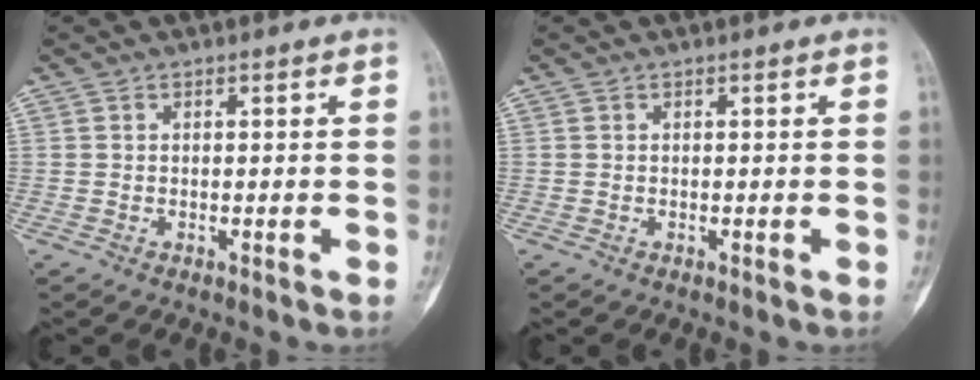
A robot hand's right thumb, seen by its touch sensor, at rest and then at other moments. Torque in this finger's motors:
{"motor_torque": [0.09, 0.03, 0.09, 0.00, 0.02]}